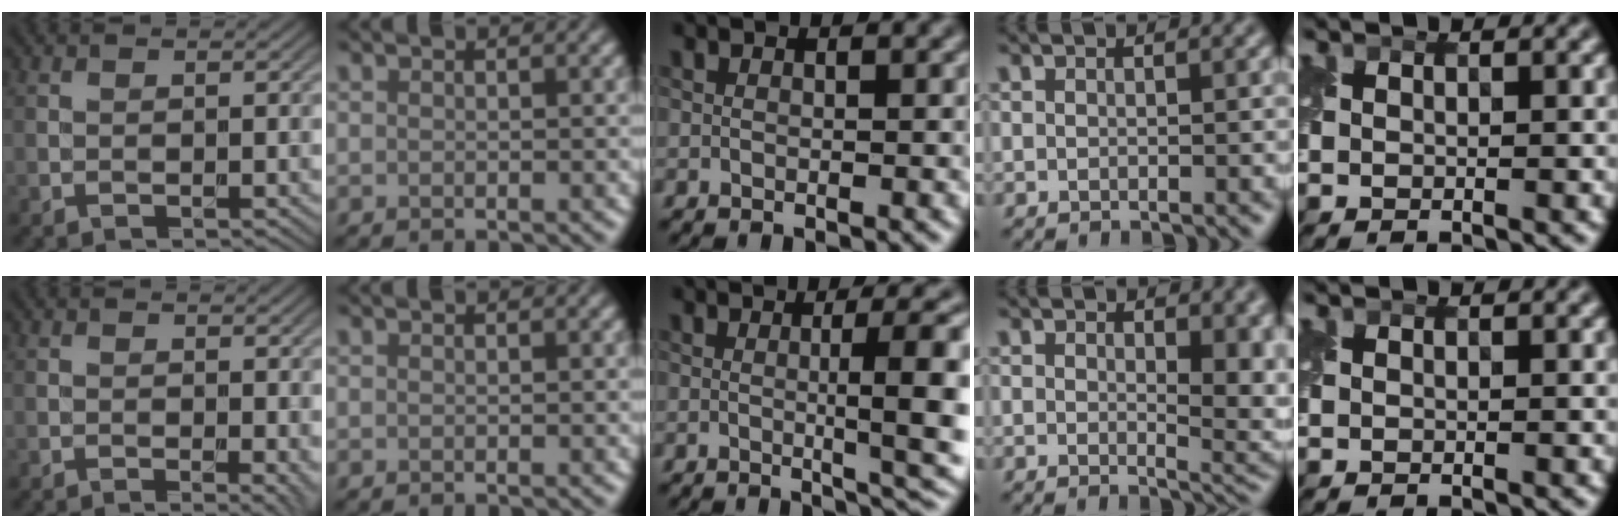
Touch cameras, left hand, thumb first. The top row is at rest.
{"thumb": {"total": 2.0, "force": [-0.3, 0.4, 1.9], "torque": [-0.027, -0.007, -0.006]}, "middle": {"total": 7.6, "force": [0.0, 1.8, 7.4], "torque": [-0.090, 0.002, 0.002]}, "ring": {"total": 6.0, "force": [1.0, 2.6, 5.3], "torque": [-0.063, -0.011, 0.022]}}